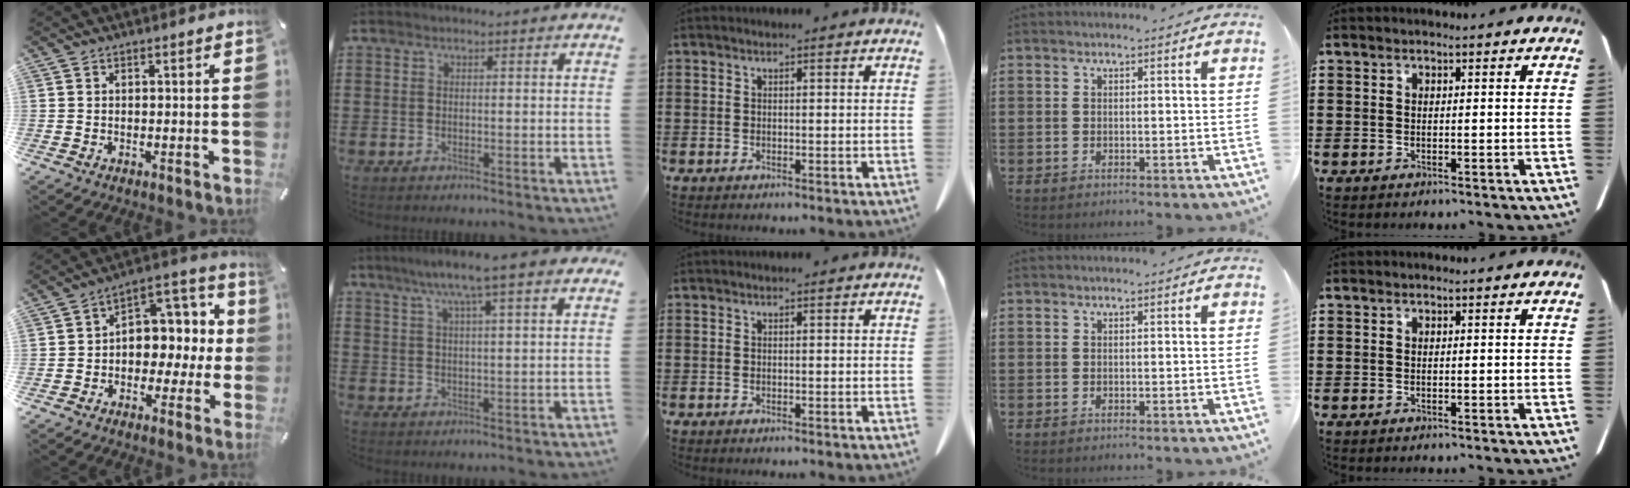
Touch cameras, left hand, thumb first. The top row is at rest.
{"thumb": {"total": 8.4, "force": [0.1, 7.5, 3.9], "torque": [-0.047, -0.003, 0.003]}, "index": {"total": 6.8, "force": [4.7, 0.2, 4.9], "torque": [-0.108, -0.002, 0.080]}}